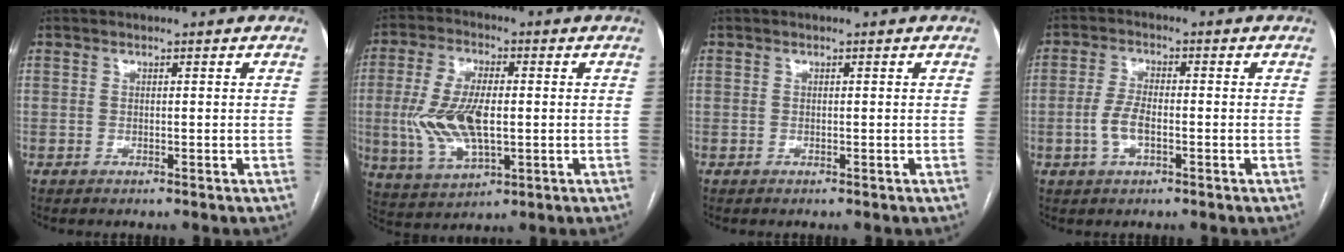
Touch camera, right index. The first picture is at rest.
{"total": 12.0, "force": [-0.7, 4.9, 10.9], "torque": [-0.240, 0.002, -0.007]}
{"total": 0.0}
{"total": 4.4, "force": [-1.1, 1.8, 3.9], "torque": [-0.090, 0.005, -0.020]}